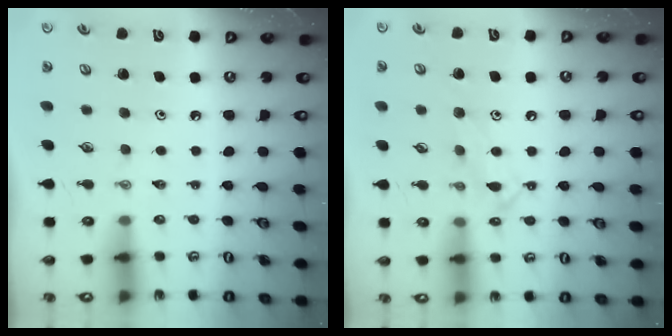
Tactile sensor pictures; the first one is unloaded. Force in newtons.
{"total": 10.8, "press": 10.8, "slide": 0.8}